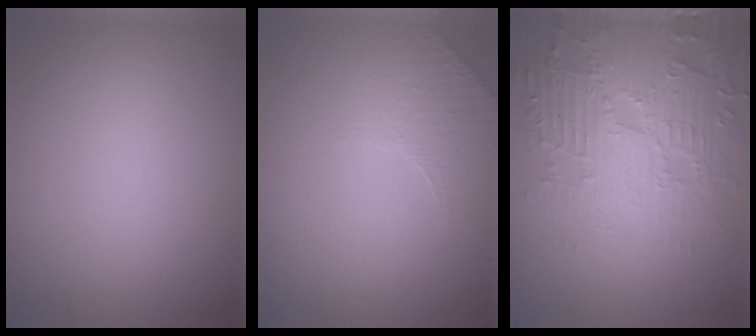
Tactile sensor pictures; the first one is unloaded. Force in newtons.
{"total": 2.3, "press": 2.3, "slide": 0.6}
{"total": 5.6, "press": 5.1, "slide": 2.2}